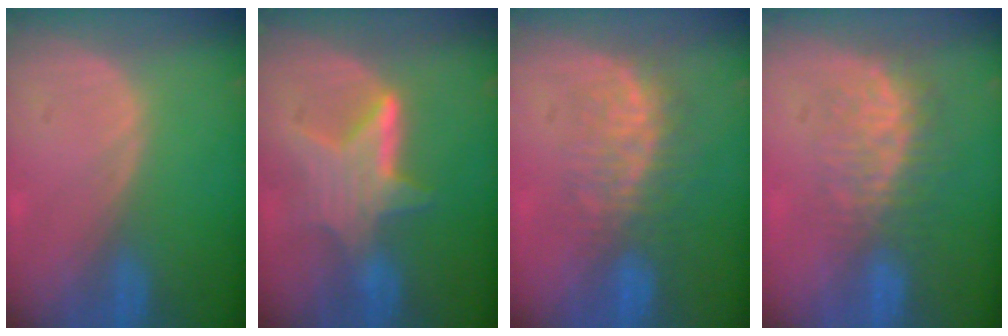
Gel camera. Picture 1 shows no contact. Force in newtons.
{"total": 6.3, "press": 6.3, "slide": 0.5}
{"total": 8.0, "press": 7.5, "slide": 2.8}
{"total": 8.1, "press": 7.2, "slide": 3.7}